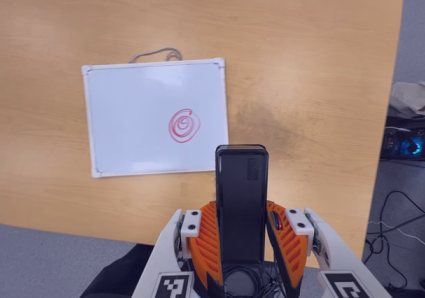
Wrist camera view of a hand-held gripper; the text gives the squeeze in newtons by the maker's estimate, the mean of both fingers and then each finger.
{"total": 3.2, "left": 1.7, "right": 4.6}